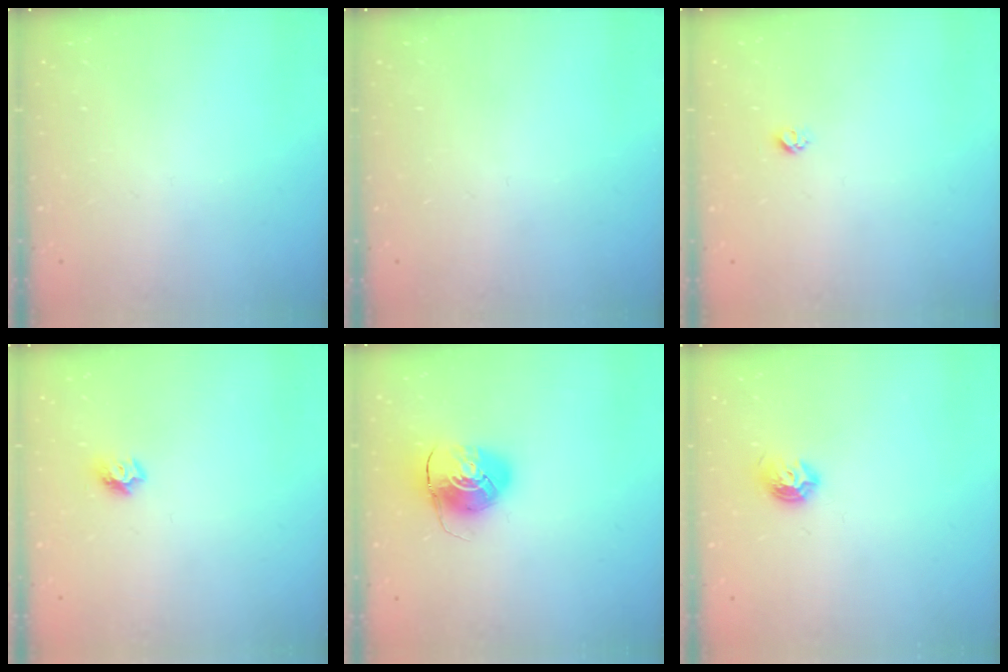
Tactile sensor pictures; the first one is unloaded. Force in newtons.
{"total": 0.0}
{"total": 3.3, "press": 3.3, "slide": 0.5}
{"total": 7.0, "press": 7.0, "slide": 0.7}
{"total": 9.1, "press": 9.1, "slide": 0.5}
{"total": 7.0, "press": 6.9, "slide": 0.7}